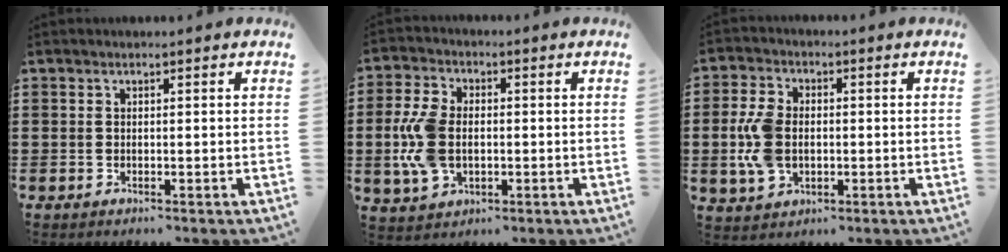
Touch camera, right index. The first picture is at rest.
{"total": 8.7, "force": [-0.7, 5.6, 6.6], "torque": [-0.169, 0.001, -0.019]}
{"total": 7.5, "force": [-0.5, 4.9, 5.6], "torque": [-0.147, 0.000, -0.017]}